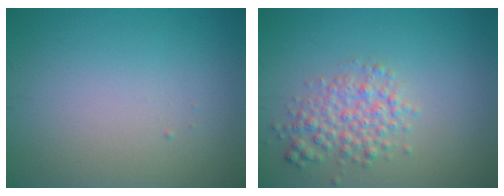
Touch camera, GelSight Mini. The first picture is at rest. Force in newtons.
{"total": 3.2, "press": 3.2, "slide": 0.1}